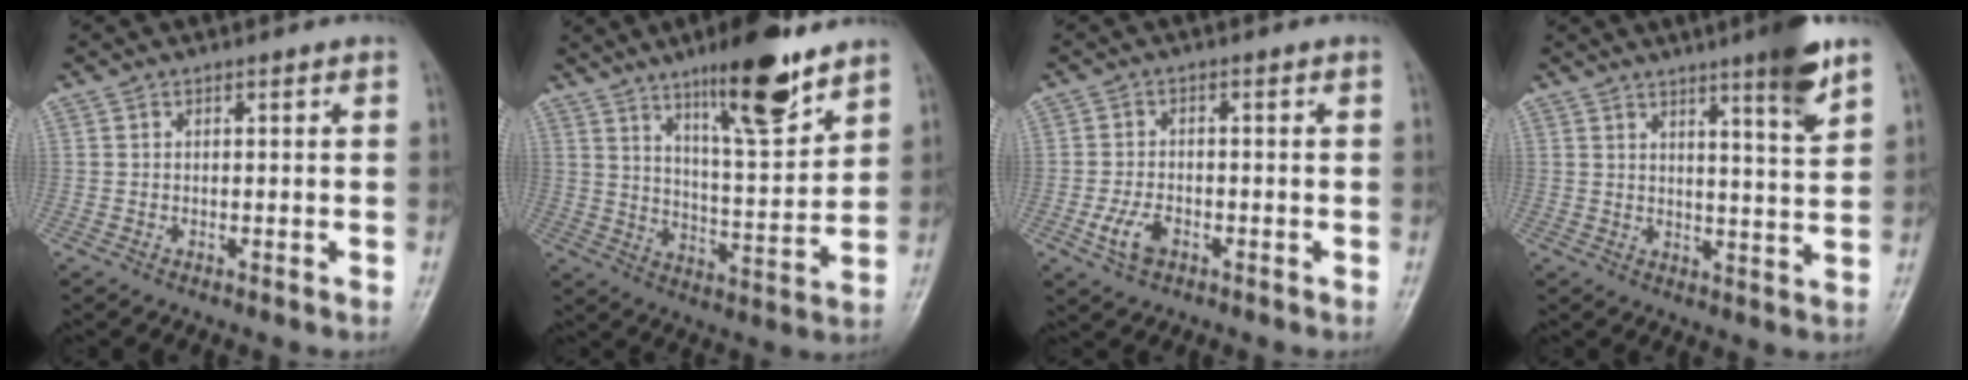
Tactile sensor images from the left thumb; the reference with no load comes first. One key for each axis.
{"total": 15.1, "fx": 10.0, "fy": 3.4, "fz": 10.8, "tx": -0.150, "ty": -0.065, "tz": 0.167}
{"total": 4.4, "fx": -1.7, "fy": 2.6, "fz": 3.0, "tx": -0.061, "ty": 0.004, "tz": -0.032}
{"total": 8.6, "fx": 5.6, "fy": 0.4, "fz": 6.6, "tx": -0.088, "ty": -0.039, "tz": 0.079}